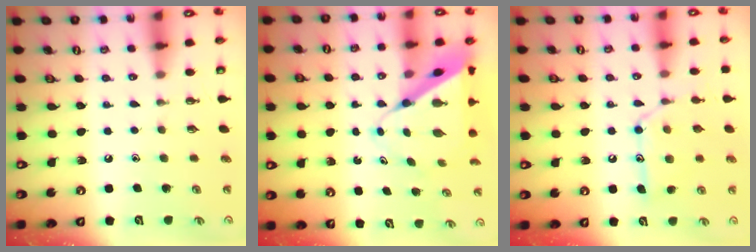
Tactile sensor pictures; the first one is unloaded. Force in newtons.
{"total": 8.9, "press": 8.9, "slide": 0.6}
{"total": 13.7, "press": 13.7, "slide": 1.1}